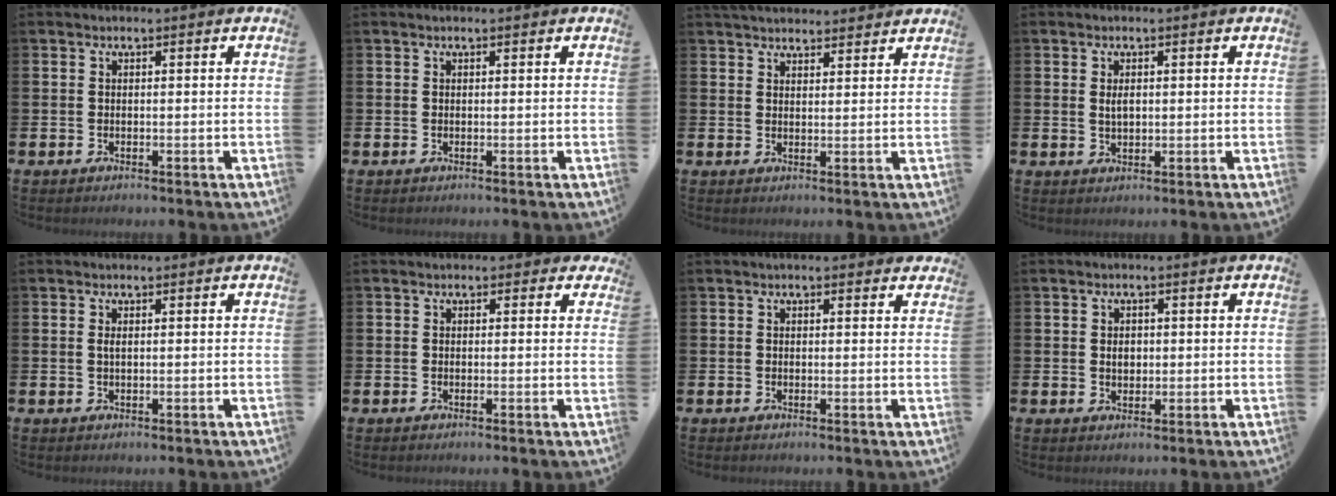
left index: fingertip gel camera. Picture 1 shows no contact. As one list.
[{"total": 0.0}, {"total": 3.5, "force": [3.4, 0.6, 0.4], "torque": [-0.010, -0.016, 0.064]}, {"total": 1.4, "force": [0.4, 0.7, 1.1], "torque": [-0.016, 0.001, 0.005]}, {"total": 0.8, "force": [0.2, 0.2, 0.7], "torque": [-0.014, 0.002, 0.002]}, {"total": 0.8, "force": [0.1, 0.8, 0.2], "torque": [-0.001, 0.012, -0.001]}, {"total": 1.1, "force": [0.9, 0.5, 0.3], "torque": [-0.004, 0.007, 0.016]}, {"total": 1.8, "force": [0.3, 1.4, 1.2], "torque": [-0.009, 0.002, 0.000]}]